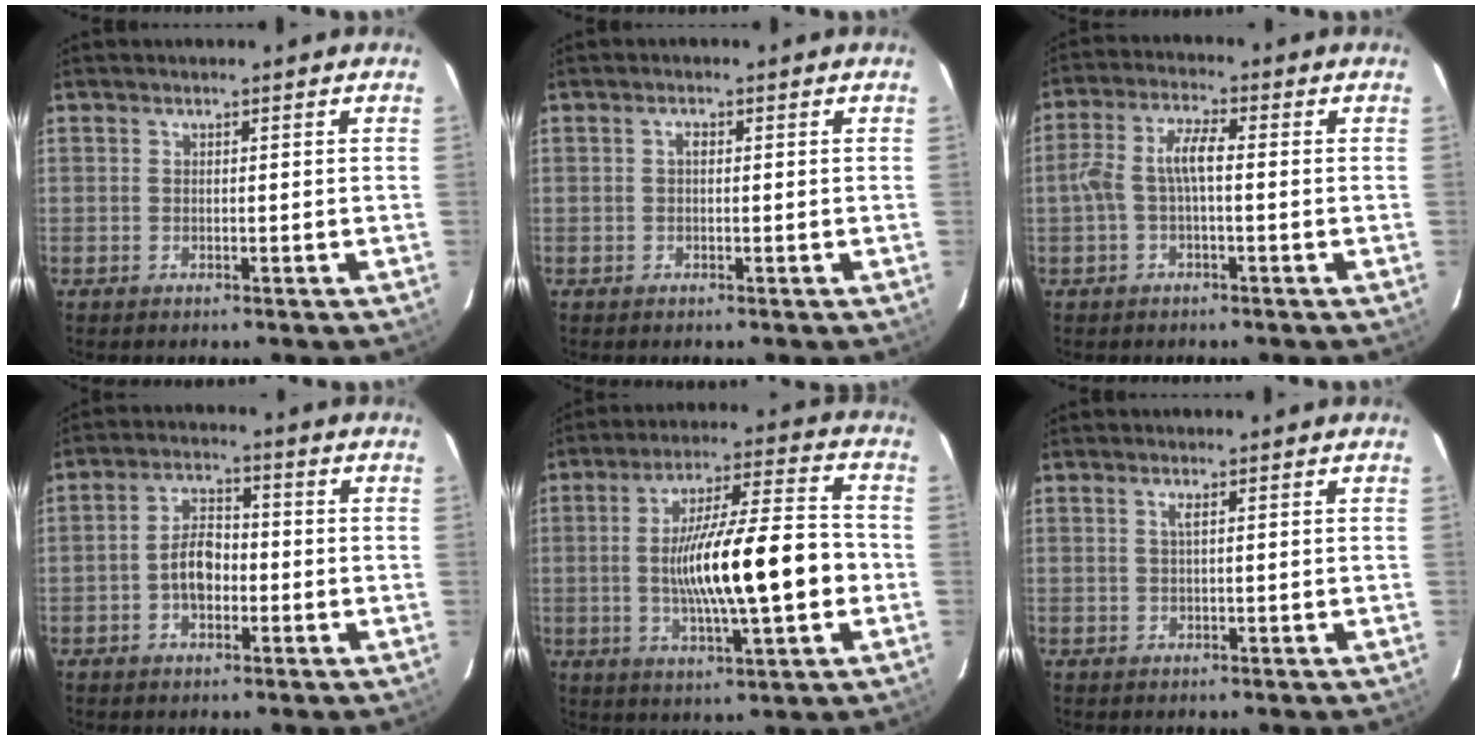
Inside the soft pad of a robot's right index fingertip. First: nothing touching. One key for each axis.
{"total": 0.9, "fx": 0.1, "fy": 0.6, "fz": 0.7, "tx": -0.013, "ty": 0.006, "tz": -0.001}
{"total": 5.4, "fx": -0.8, "fy": 1.6, "fz": 5.1, "tx": -0.109, "ty": 0.018, "tz": -0.013}
{"total": 5.6, "fx": -1.6, "fy": 3.3, "fz": 4.2, "tx": -0.078, "ty": 0.015, "tz": -0.025}
{"total": 17.3, "fx": -2.4, "fy": 2.9, "fz": 16.9, "tx": -0.280, "ty": 0.004, "tz": -0.033}
{"total": 1.0, "fx": 0.3, "fy": -0.3, "fz": 0.9, "tx": -0.018, "ty": 0.002, "tz": 0.003}